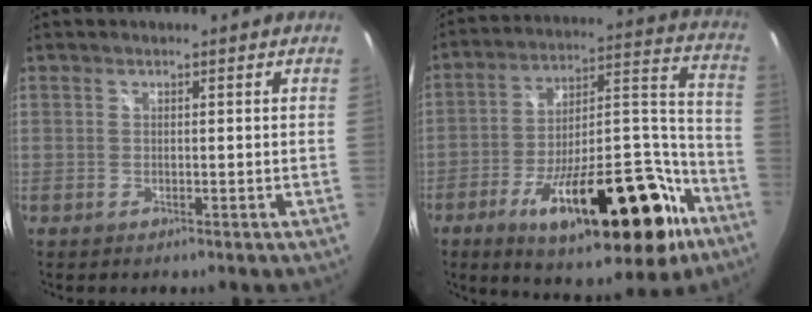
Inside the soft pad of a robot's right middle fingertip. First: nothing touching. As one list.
[{"total": 27.7, "force": [-14.9, 9.9, 21.1], "torque": [-0.318, 0.006, -0.226]}]